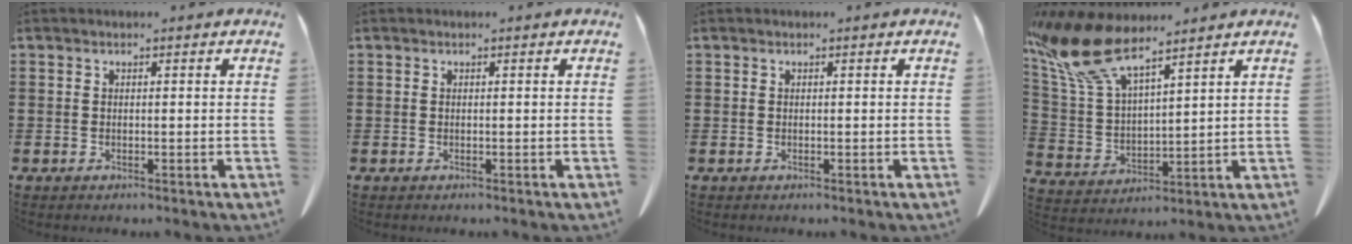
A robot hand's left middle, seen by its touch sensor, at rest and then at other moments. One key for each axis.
{"total": 0.0}
{"total": 0.0}
{"total": 12.4, "fx": 8.9, "fy": 3.6, "fz": 7.8, "tx": -0.198, "ty": -0.037, "tz": 0.158}